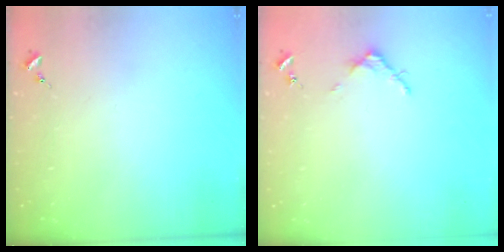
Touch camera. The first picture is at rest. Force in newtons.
{"total": 3.1, "press": 3.1, "slide": 0.4}